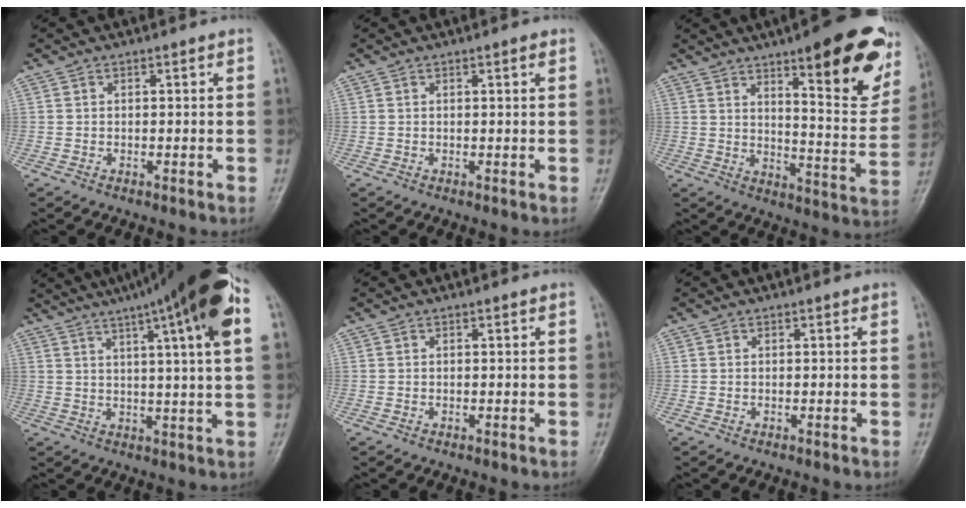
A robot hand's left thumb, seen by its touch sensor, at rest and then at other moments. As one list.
[{"total": 1.1, "force": [0.6, 0.1, 1.0], "torque": [-0.014, -0.001, 0.007]}, {"total": 21.7, "force": [12.1, 5.6, 17.2], "torque": [-0.181, -0.057, 0.167]}, {"total": 19.7, "force": [9.5, 1.7, 17.2], "torque": [-0.256, 0.004, 0.126]}, {"total": 0.0}, {"total": 0.0}]